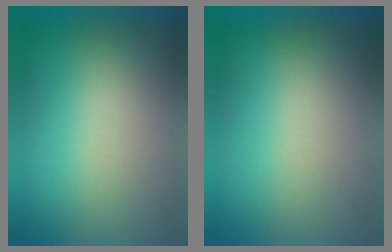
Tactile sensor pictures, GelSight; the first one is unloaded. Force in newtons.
{"total": 0.0}